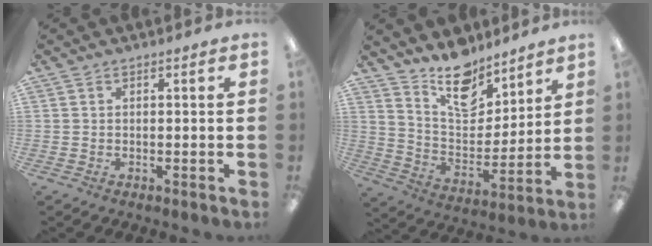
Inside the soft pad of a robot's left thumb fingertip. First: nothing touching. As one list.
[{"total": 15.3, "force": [11.9, 7.2, 6.4], "torque": [-0.102, -0.079, 0.215]}]